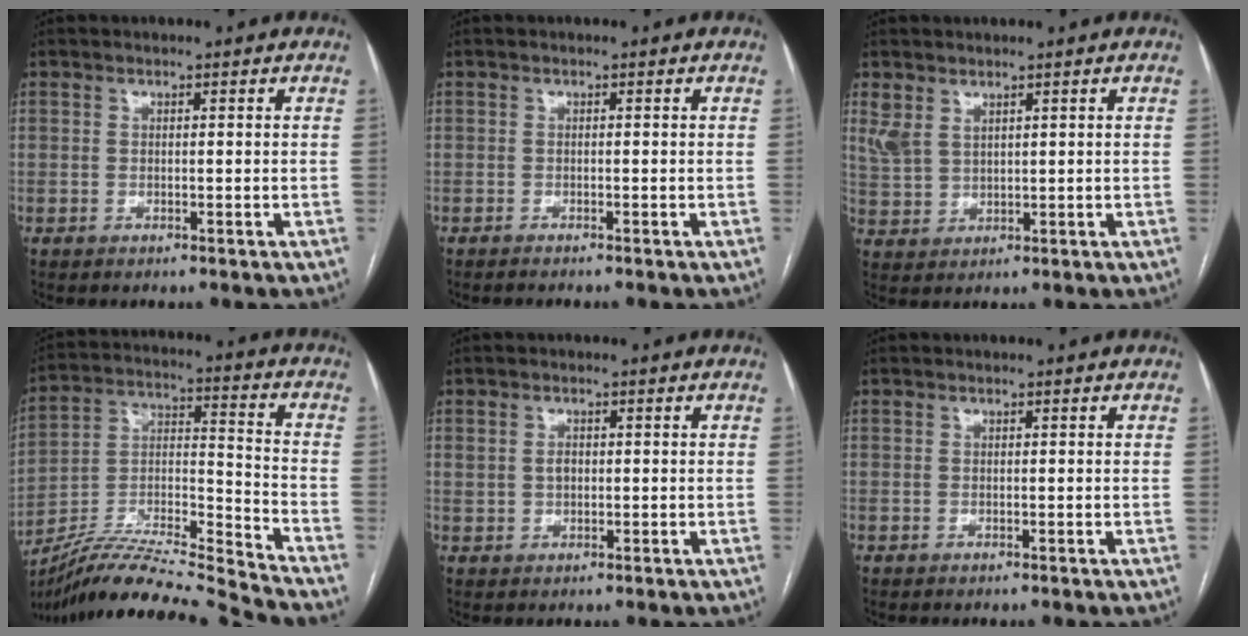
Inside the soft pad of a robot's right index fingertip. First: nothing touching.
{"total": 1.4, "force": [-1.2, -0.2, 0.5], "torque": [-0.006, 0.000, -0.017]}
{"total": 4.0, "force": [2.9, 2.2, 1.5], "torque": [-0.047, 0.011, 0.072]}
{"total": 20.5, "force": [-19.0, -1.8, 7.3], "torque": [-0.153, 0.000, -0.333]}
{"total": 1.8, "force": [0.7, 1.4, 0.8], "torque": [-0.024, 0.010, 0.016]}
{"total": 0.0}